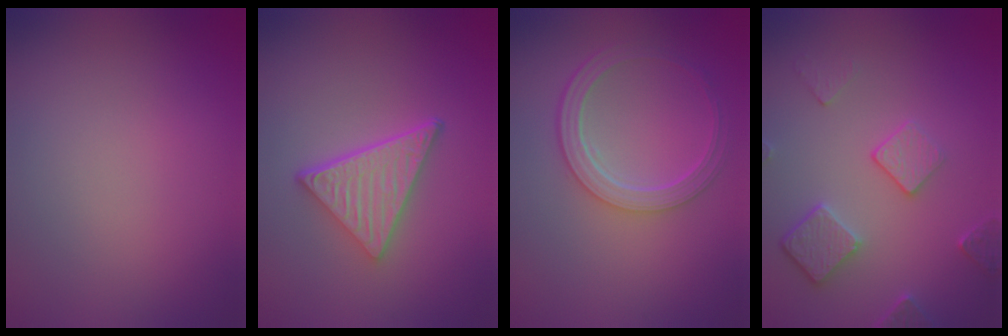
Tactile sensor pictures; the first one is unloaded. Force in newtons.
{"total": 5.2, "press": 3.7, "slide": 3.6}
{"total": 4.4, "press": 3.4, "slide": 2.8}
{"total": 3.8, "press": 3.1, "slide": 2.1}